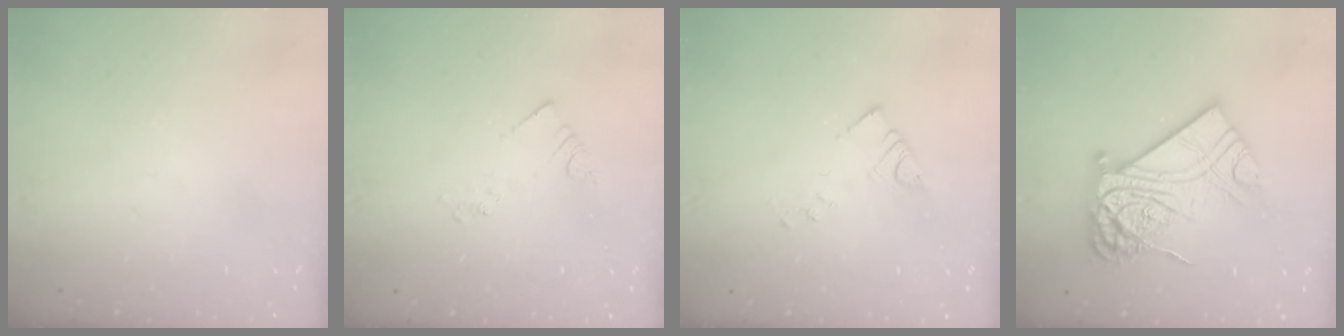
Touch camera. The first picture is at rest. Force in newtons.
{"total": 2.2, "press": 2.2, "slide": 0.1}
{"total": 4.0, "press": 3.9, "slide": 0.5}
{"total": 20.2, "press": 20.1, "slide": 1.9}